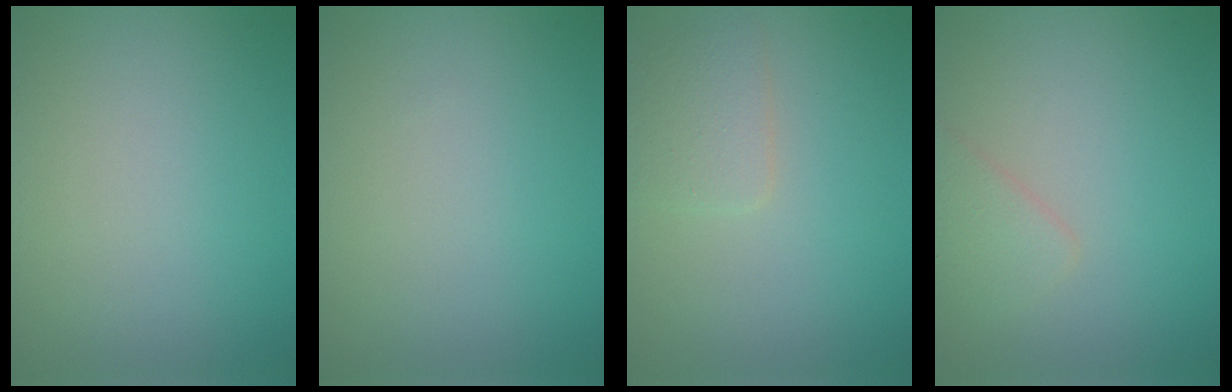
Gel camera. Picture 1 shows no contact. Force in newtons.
{"total": 0.0}
{"total": 2.0, "press": 2.0, "slide": 0.1}
{"total": 1.6, "press": 1.6, "slide": 0.1}